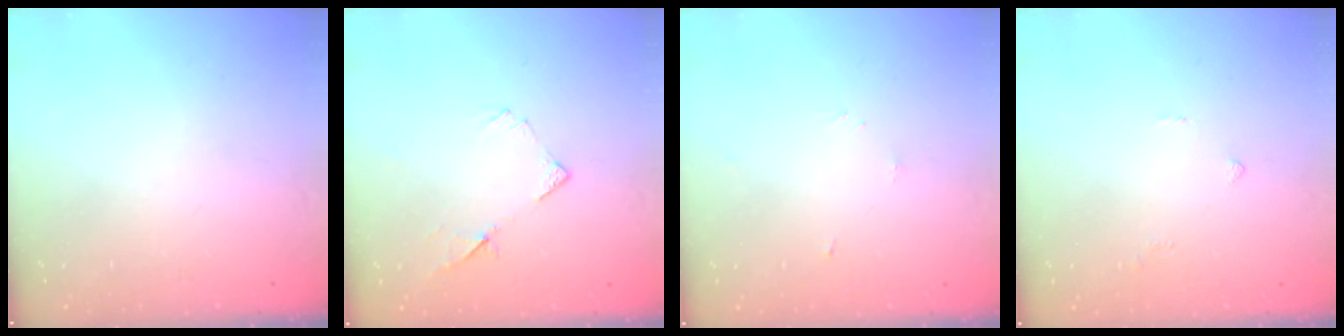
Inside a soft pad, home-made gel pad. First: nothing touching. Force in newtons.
{"total": 7.2, "press": 7.2, "slide": 0.5}
{"total": 3.2, "press": 3.2, "slide": 0.4}
{"total": 1.4, "press": 1.3, "slide": 0.5}